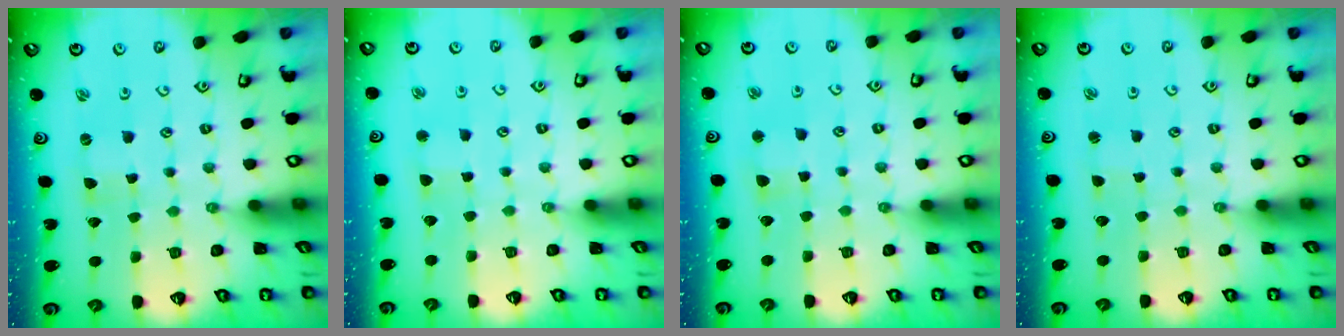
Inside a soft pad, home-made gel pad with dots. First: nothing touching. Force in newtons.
{"total": 2.9, "press": 2.9, "slide": 0.3}
{"total": 3.1, "press": 3.1, "slide": 0.5}
{"total": 0.8, "press": 0.8, "slide": 0.2}